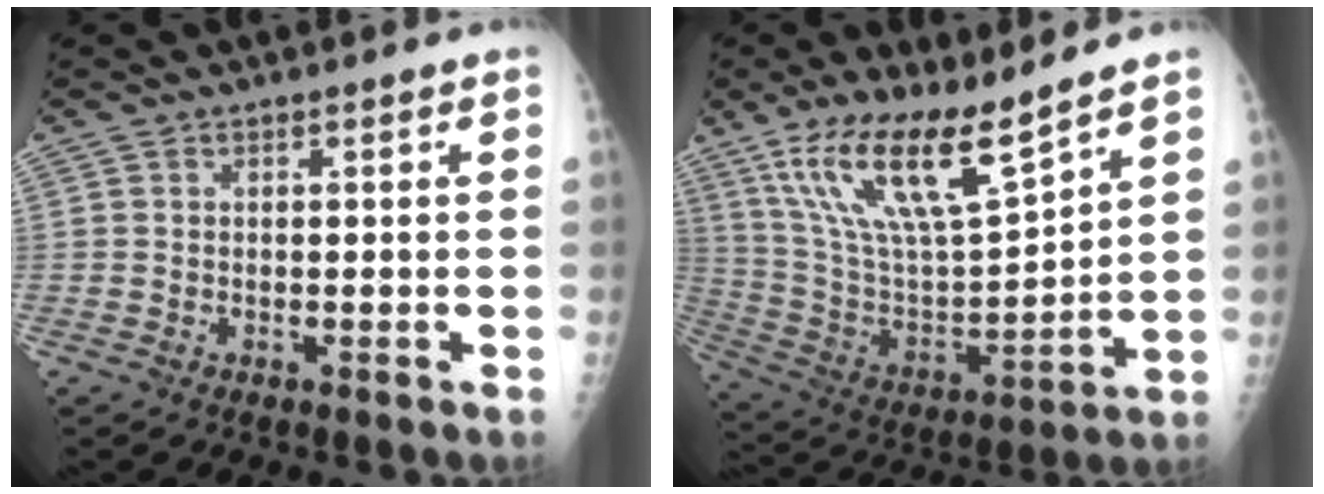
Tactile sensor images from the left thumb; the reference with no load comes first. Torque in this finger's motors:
{"motor_torque": [1.09, 0.49, 1.26, -1.51, 0.37]}